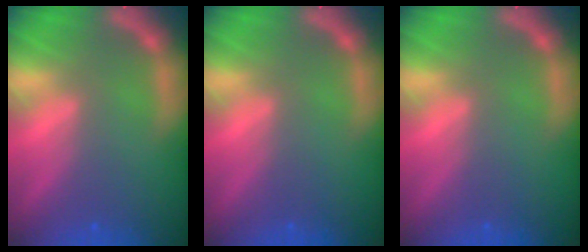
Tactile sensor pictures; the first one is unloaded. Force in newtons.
{"total": 0.0}
{"total": 0.0}